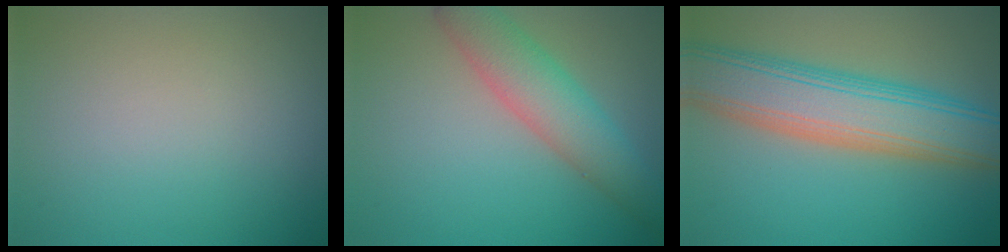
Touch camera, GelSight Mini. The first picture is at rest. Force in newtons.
{"total": 5.4, "press": 5.4, "slide": 0.1}
{"total": 9.7, "press": 9.7, "slide": 0.7}